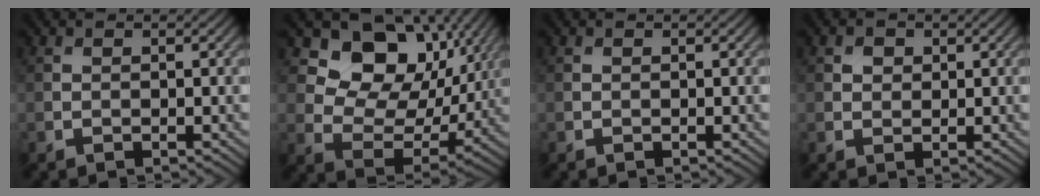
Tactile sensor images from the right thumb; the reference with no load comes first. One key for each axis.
{"total": 12.5, "fx": 5.8, "fy": 8.7, "fz": 6.8, "tx": -0.129, "ty": -0.004, "tz": 0.096}
{"total": 0.0}
{"total": 1.3, "fx": 0.6, "fy": 1.1, "fz": 0.5, "tx": -0.009, "ty": -0.001, "tz": 0.008}